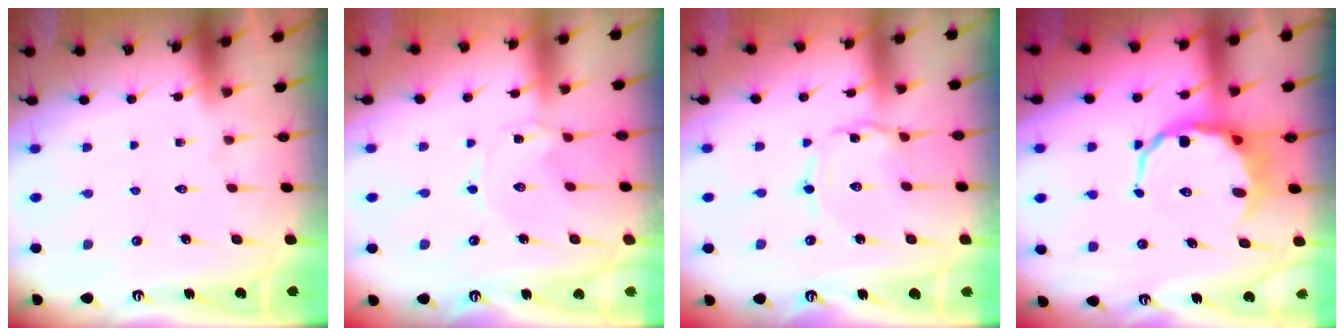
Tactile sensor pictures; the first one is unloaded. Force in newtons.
{"total": 0.6, "press": 0.6, "slide": 0.1}
{"total": 0.8, "press": 0.8, "slide": 0.2}
{"total": 9.8, "press": 9.5, "slide": 2.4}